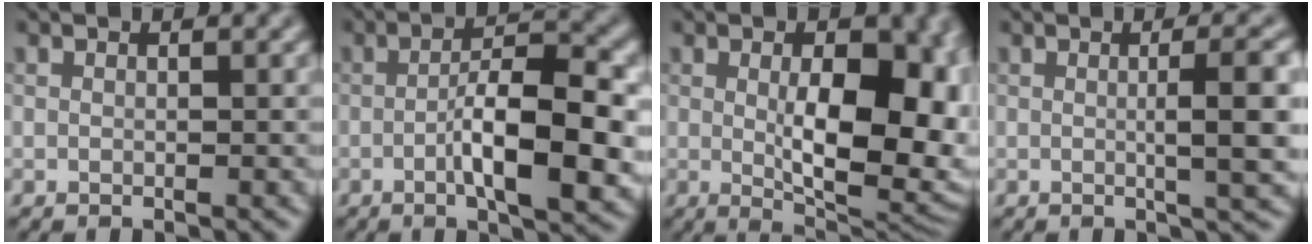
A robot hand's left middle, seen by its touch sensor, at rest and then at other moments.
{"total": 7.8, "force": [-2.0, 2.1, 7.3], "torque": [-0.118, 0.005, -0.034]}
{"total": 11.0, "force": [0.0, 5.3, 9.6], "torque": [-0.121, -0.013, 0.014]}
{"total": 5.3, "force": [0.2, 1.1, 5.2], "torque": [-0.072, 0.007, 0.001]}